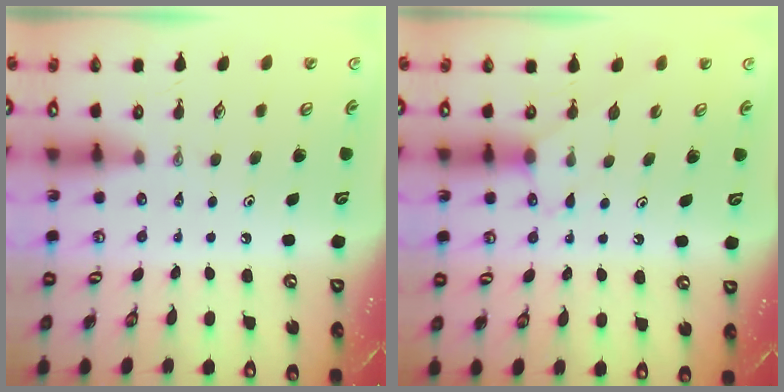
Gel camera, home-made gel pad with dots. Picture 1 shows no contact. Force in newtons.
{"total": 5.0, "press": 4.9, "slide": 0.6}